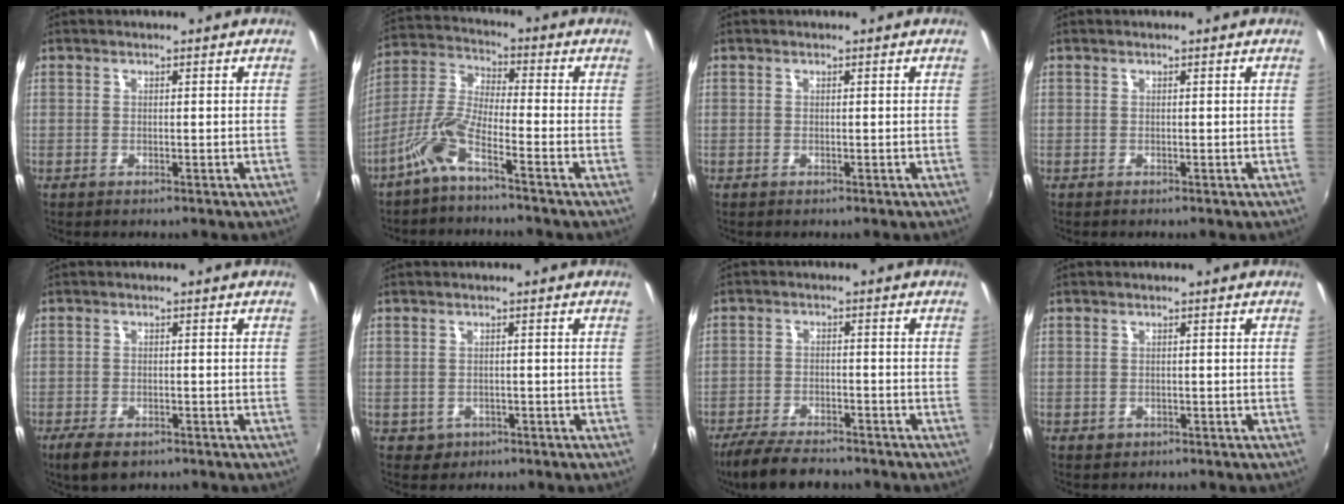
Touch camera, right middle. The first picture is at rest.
{"total": 7.2, "force": [-4.5, 0.9, 5.5], "torque": [-0.124, 0.005, -0.092]}
{"total": 0.0}
{"total": 0.0}
{"total": 5.1, "force": [-3.5, 2.1, 3.1], "torque": [-0.076, -0.020, -0.062]}
{"total": 2.5, "force": [-0.9, 2.2, 0.6], "torque": [-0.018, -0.002, -0.008]}
{"total": 9.4, "force": [-7.9, 2.9, 4.3], "torque": [-0.112, -0.020, -0.137]}
{"total": 1.1, "force": [-0.5, 0.9, 0.3], "torque": [-0.007, -0.003, -0.004]}